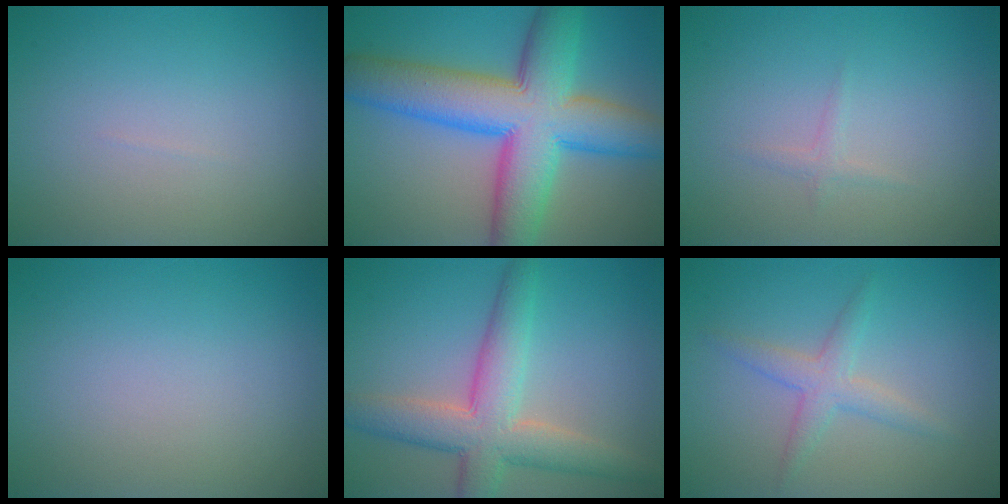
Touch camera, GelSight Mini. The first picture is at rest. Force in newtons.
{"total": 12.2, "press": 12.2, "slide": 0.2}
{"total": 0.8, "press": 0.8, "slide": 0.0}
{"total": 0.0}
{"total": 6.4, "press": 6.4, "slide": 0.6}
{"total": 2.4, "press": 2.4, "slide": 0.1}